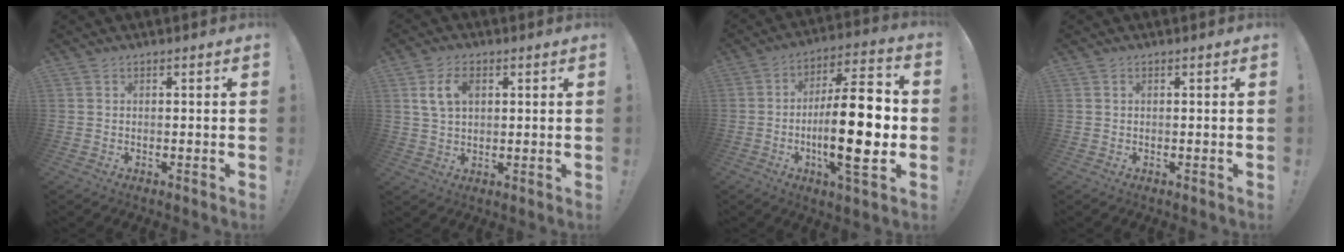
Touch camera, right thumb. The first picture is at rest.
{"total": 7.4, "force": [2.3, 4.7, 5.3], "torque": [-0.100, 0.005, 0.043]}
{"total": 21.9, "force": [-3.3, 6.7, 20.6], "torque": [-0.343, 0.008, -0.055]}
{"total": 0.0}